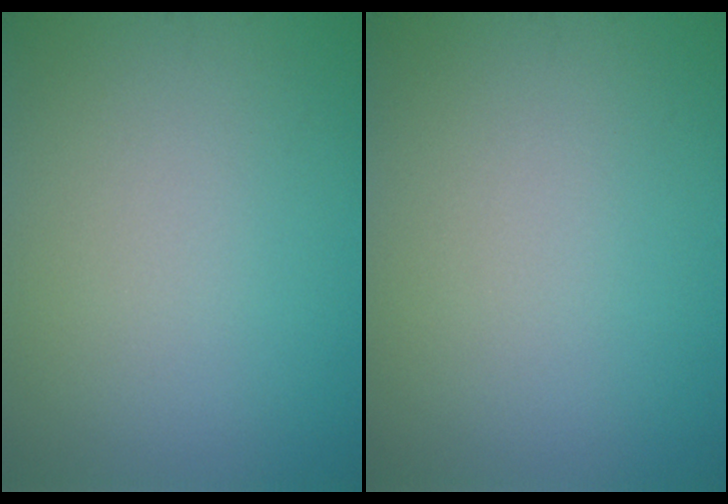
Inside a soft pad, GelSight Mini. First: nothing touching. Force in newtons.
{"total": 0.0}